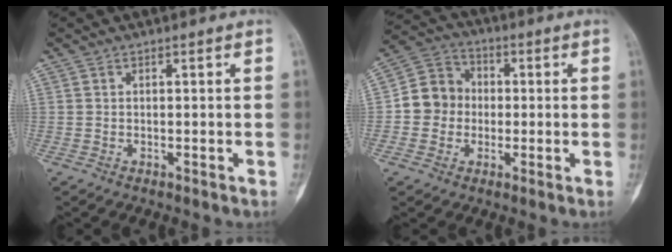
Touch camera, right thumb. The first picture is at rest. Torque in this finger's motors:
{"motor_torque": [0.18, 0.16, 0.41, -0.26, -0.01]}